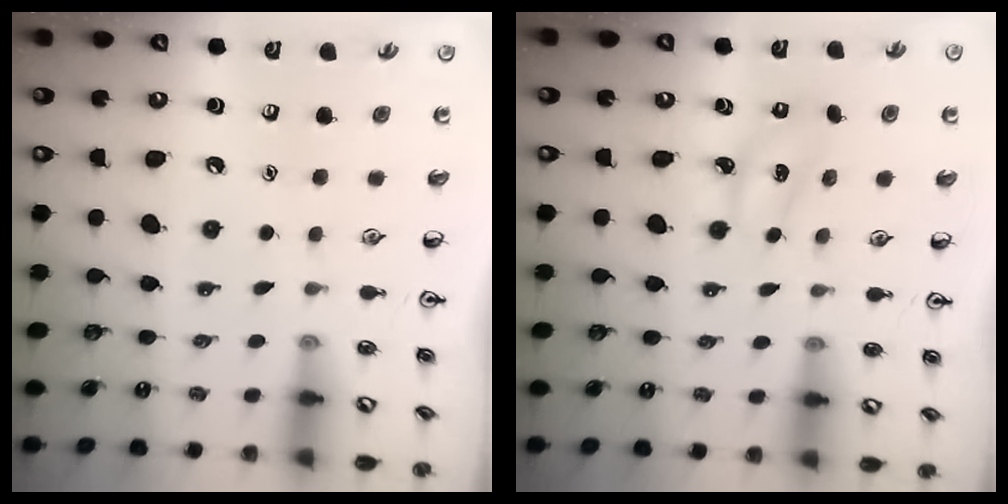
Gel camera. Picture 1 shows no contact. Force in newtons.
{"total": 2.2, "press": 2.1, "slide": 0.5}